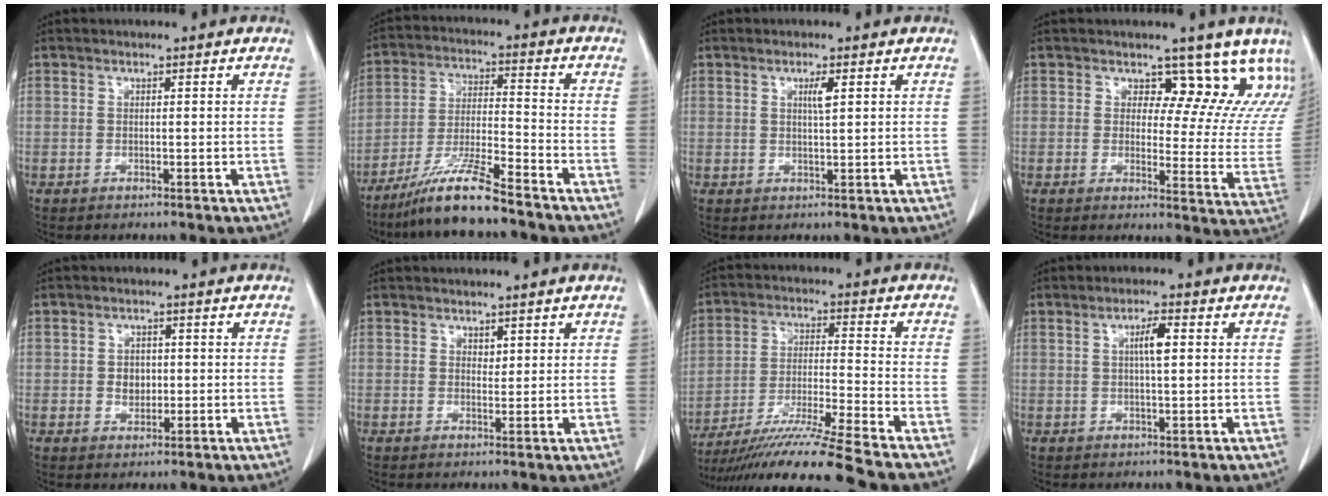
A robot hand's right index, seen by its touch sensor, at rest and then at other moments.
{"total": 10.4, "force": [-8.3, 0.2, 6.2], "torque": [-0.125, -0.020, -0.157]}
{"total": 2.0, "force": [0.8, 0.1, 1.9], "torque": [-0.035, -0.002, 0.013]}
{"total": 12.7, "force": [10.4, 6.1, 4.1], "torque": [-0.006, -0.029, 0.086]}
{"total": 2.9, "force": [-0.2, 2.3, 1.7], "torque": [-0.024, 0.004, 0.001]}
{"total": 1.4, "force": [1.0, 0.9, 0.4], "torque": [0.001, -0.003, 0.014]}
{"total": 15.6, "force": [-13.3, -2.4, 7.8], "torque": [-0.142, -0.030, -0.229]}
{"total": 3.4, "force": [0.7, 0.4, 3.3], "torque": [-0.059, 0.004, 0.011]}